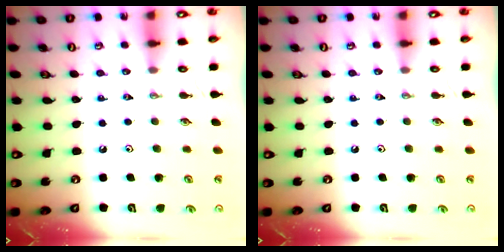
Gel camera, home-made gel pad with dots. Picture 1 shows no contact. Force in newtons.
{"total": 0.0}